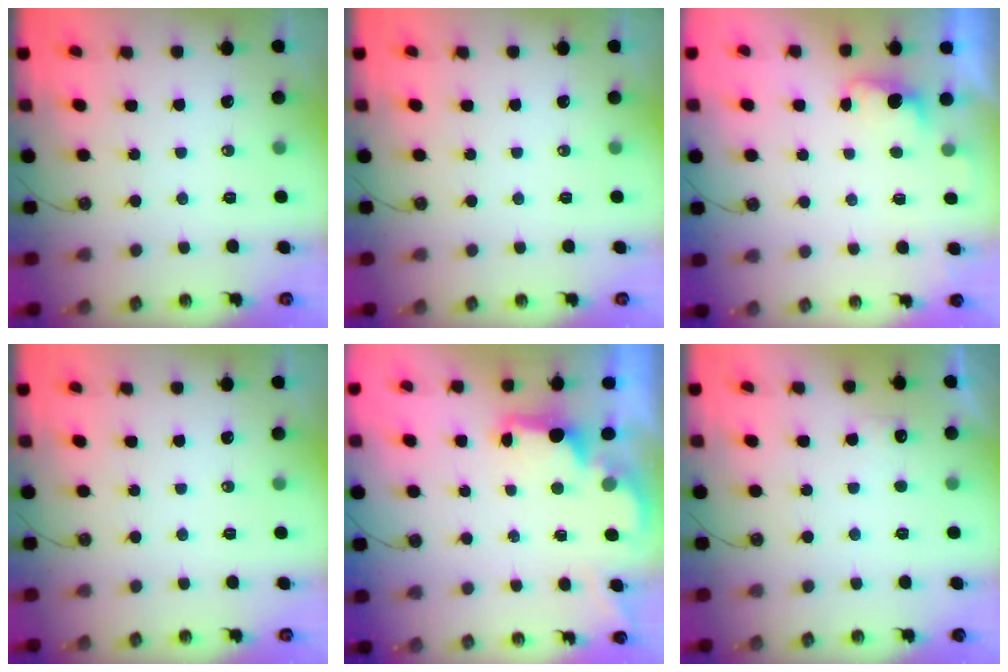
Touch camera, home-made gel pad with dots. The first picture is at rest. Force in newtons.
{"total": 0.0}
{"total": 1.9, "press": 1.6, "slide": 0.9}
{"total": 0.0}
{"total": 2.2, "press": 2.1, "slide": 0.8}
{"total": 5.0, "press": 4.8, "slide": 1.2}